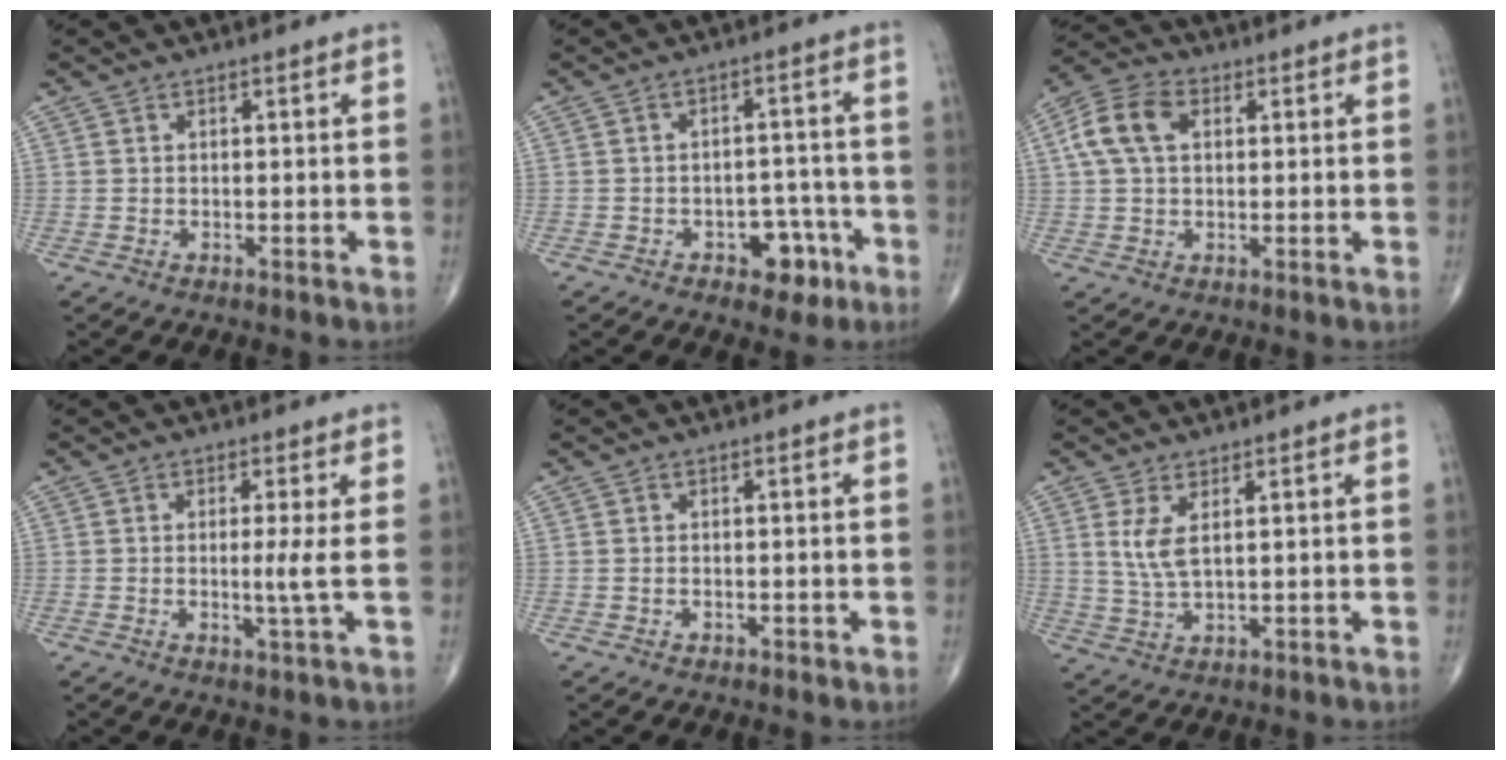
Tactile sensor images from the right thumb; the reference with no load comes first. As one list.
[{"total": 7.0, "force": [-3.5, 4.4, 4.1], "torque": [-0.022, 0.035, -0.044]}, {"total": 8.6, "force": [2.1, 5.6, 6.2], "torque": [-0.127, 0.021, 0.034]}, {"total": 3.1, "force": [-0.1, -0.7, 3.0], "torque": [-0.069, -0.012, -0.005]}, {"total": 0.8, "force": [-0.4, 0.5, 0.5], "torque": [-0.010, 0.003, -0.004]}, {"total": 4.5, "force": [1.5, 1.4, 4.0], "torque": [-0.090, -0.010, 0.039]}]